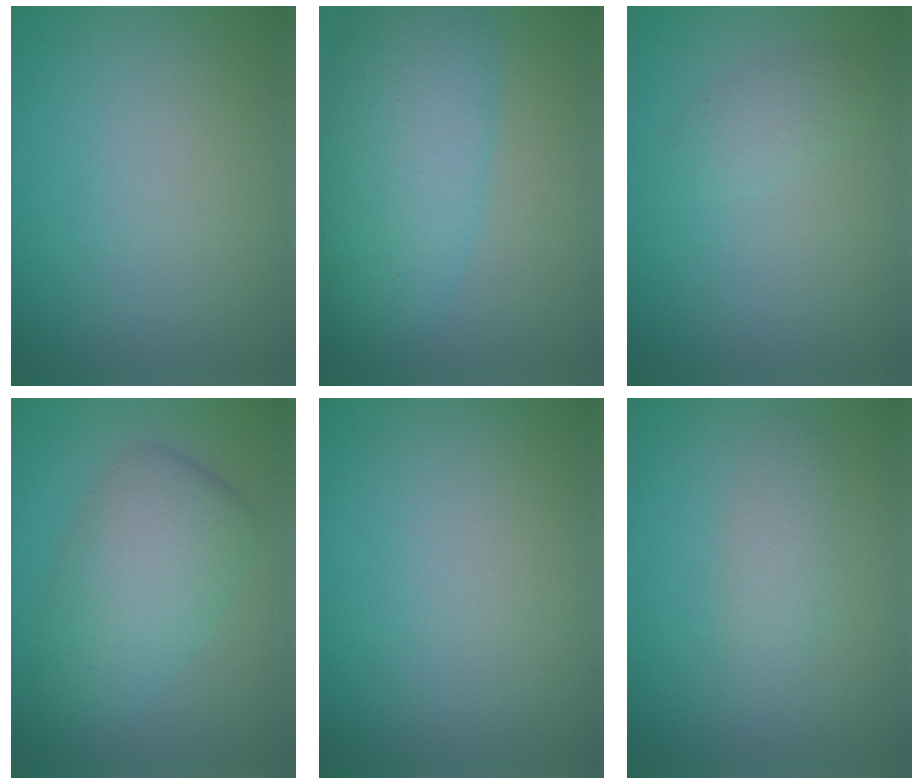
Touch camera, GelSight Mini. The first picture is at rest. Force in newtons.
{"total": 7.9, "press": 7.9, "slide": 0.1}
{"total": 1.6, "press": 1.6, "slide": 0.1}
{"total": 6.0, "press": 6.0, "slide": 0.1}
{"total": 0.0}
{"total": 1.7, "press": 1.7, "slide": 0.1}